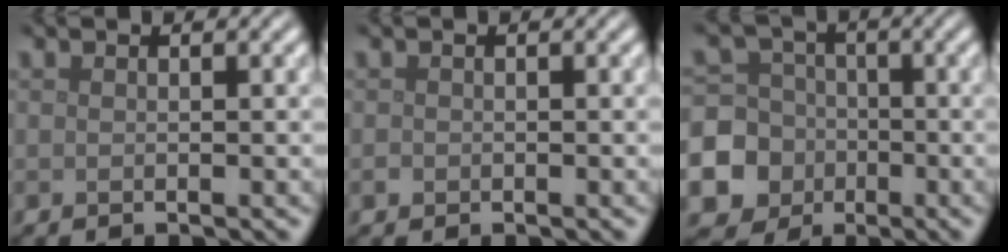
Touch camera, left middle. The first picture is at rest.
{"total": 0.5, "force": [-0.2, 0.5, 0.1], "torque": [-0.001, -0.003, -0.004]}
{"total": 10.6, "force": [-3.5, 9.7, 2.4], "torque": [-0.070, -0.028, -0.082]}